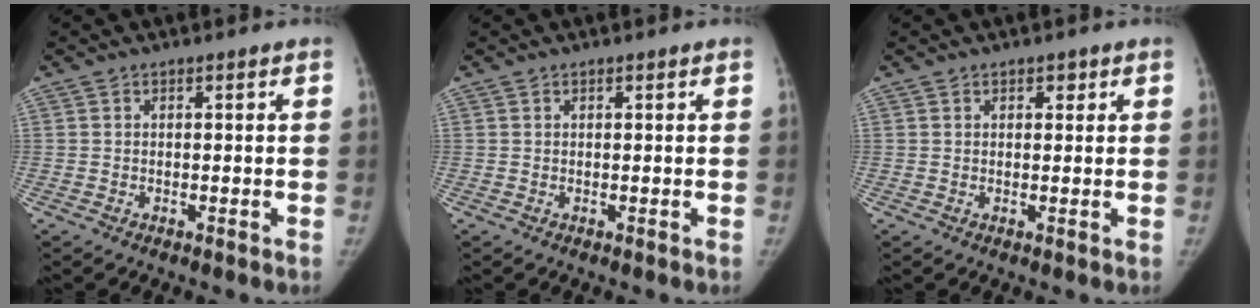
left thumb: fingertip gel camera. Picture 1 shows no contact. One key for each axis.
{"total": 0.0}
{"total": 1.3, "fx": 0.8, "fy": 0.9, "fz": 0.7, "tx": 0.003, "ty": -0.002, "tz": 0.008}